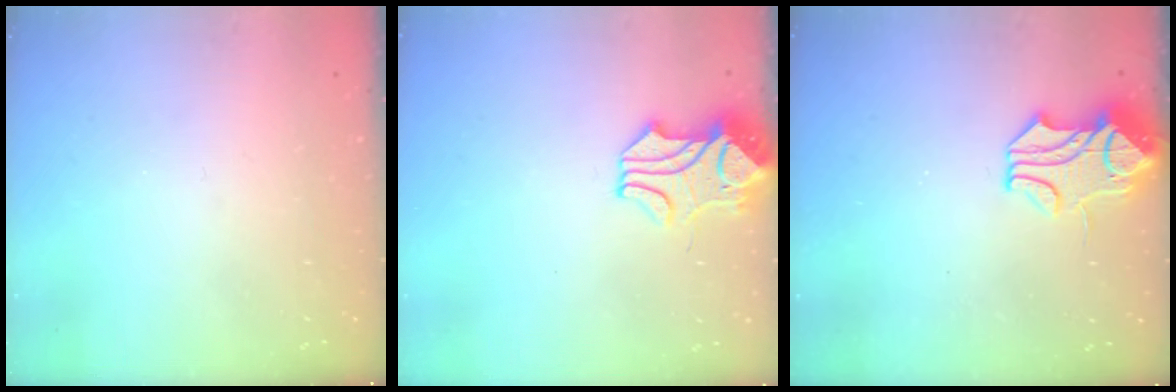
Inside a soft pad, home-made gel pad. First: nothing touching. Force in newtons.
{"total": 2.8, "press": 2.5, "slide": 1.1}
{"total": 1.8, "press": 1.1, "slide": 1.4}